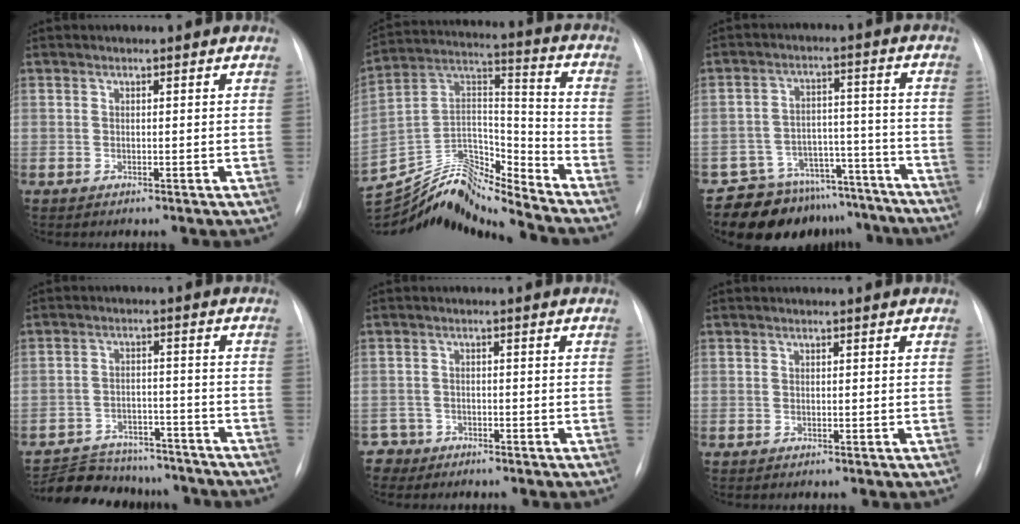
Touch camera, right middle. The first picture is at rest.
{"total": 17.6, "force": [-17.2, 1.3, 3.8], "torque": [-0.066, 0.074, -0.299]}
{"total": 13.7, "force": [-11.8, 6.8, 1.6], "torque": [-0.004, 0.046, -0.159]}
{"total": 14.3, "force": [-13.0, 5.0, 3.2], "torque": [-0.057, 0.018, -0.179]}
{"total": 2.8, "force": [-2.0, 1.6, -1.0], "torque": [0.020, 0.007, -0.040]}
{"total": 0.0}